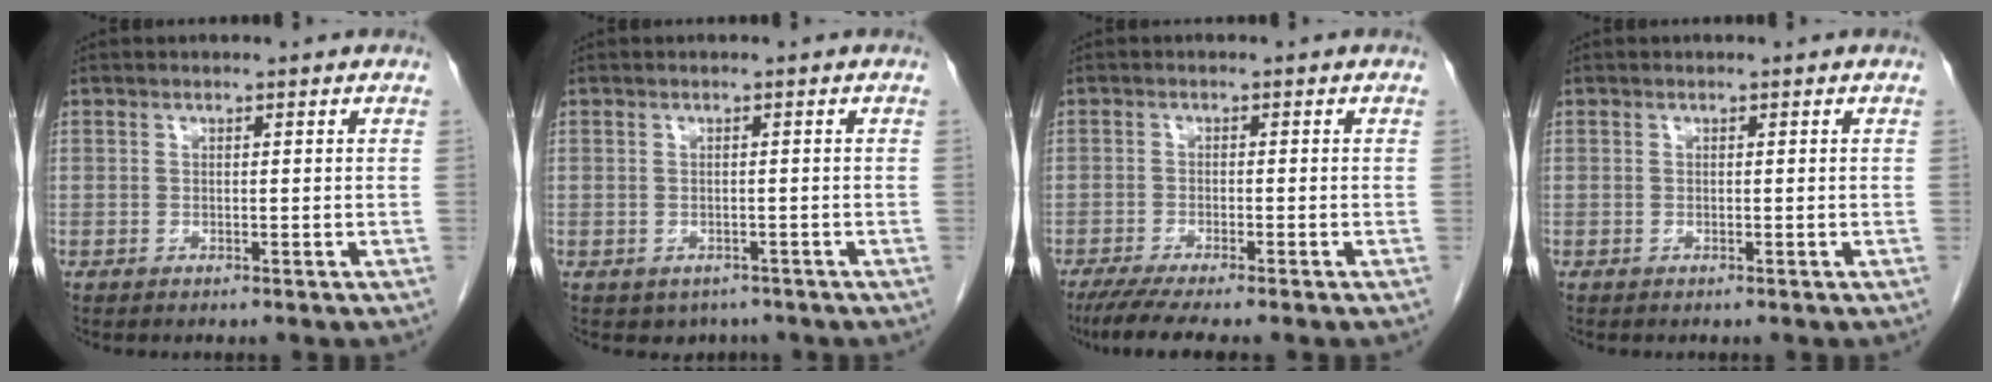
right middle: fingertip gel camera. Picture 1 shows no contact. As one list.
[{"total": 2.5, "force": [-1.7, 1.7, 0.5], "torque": [-0.006, 0.004, -0.018]}, {"total": 6.9, "force": [-5.7, 0.1, 4.0], "torque": [-0.060, -0.016, -0.091]}, {"total": 0.0}]